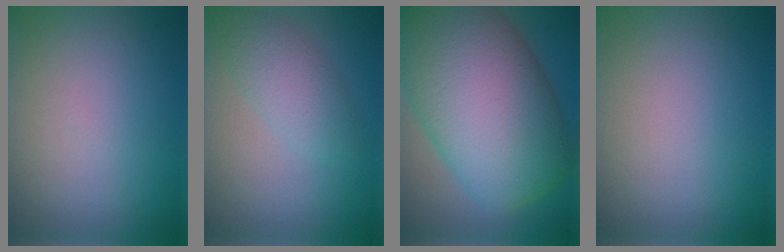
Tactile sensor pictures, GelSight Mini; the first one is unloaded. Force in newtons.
{"total": 2.9, "press": 2.9, "slide": 0.0}
{"total": 16.4, "press": 16.4, "slide": 0.4}
{"total": 0.0}